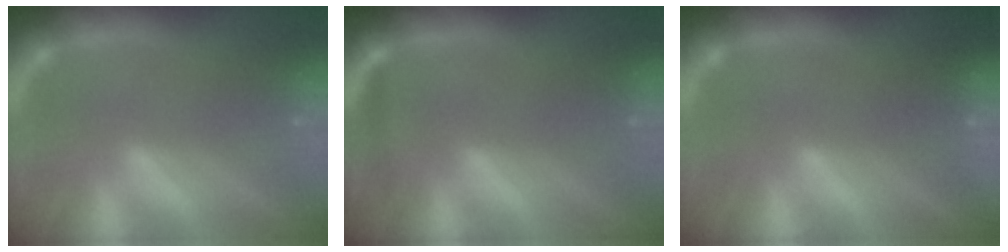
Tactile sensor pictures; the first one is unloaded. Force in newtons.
{"total": 1.4}
{"total": 9.0}